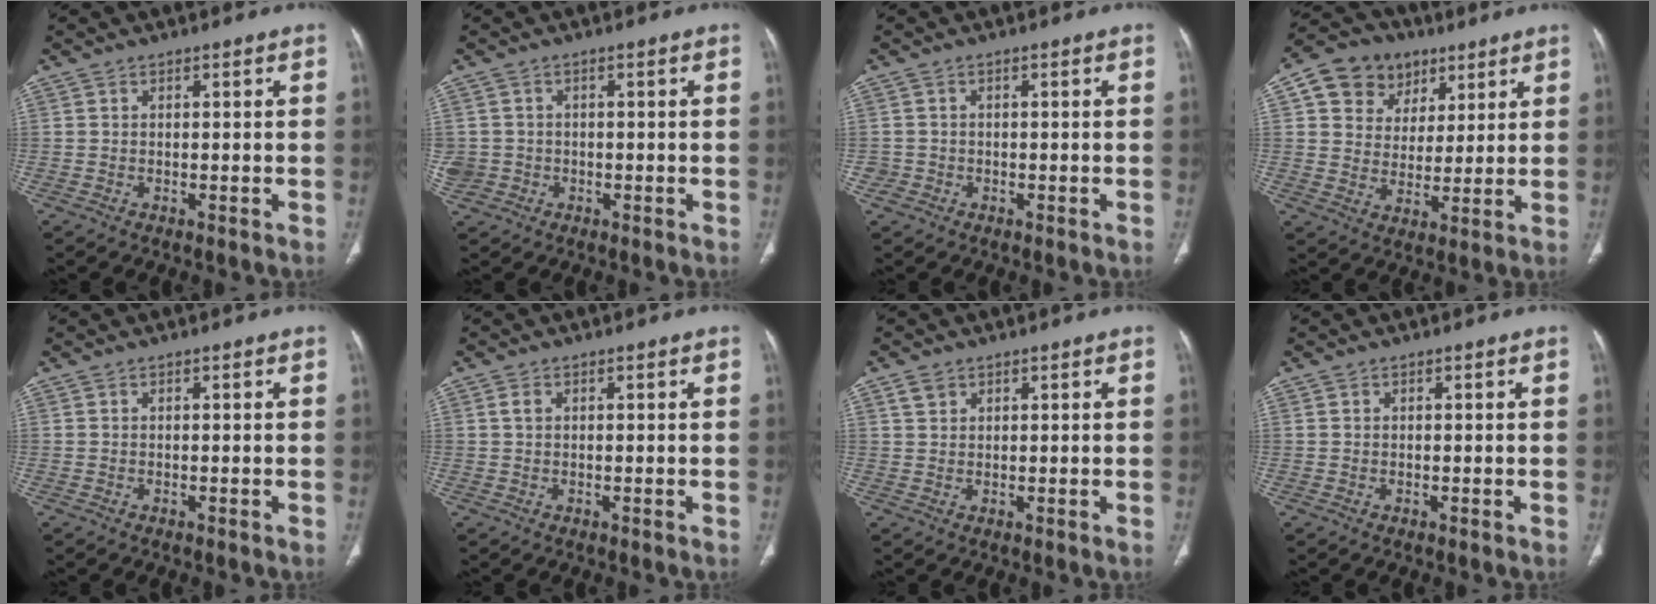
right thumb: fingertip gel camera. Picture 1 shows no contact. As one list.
[{"total": 3.8, "force": [-0.8, 3.7, 0.8], "torque": [-0.010, 0.011, -0.013]}, {"total": 1.5, "force": [-0.6, 1.4, 0.0], "torque": [0.007, 0.007, -0.016]}, {"total": 12.5, "force": [5.9, 10.2, 4.4], "torque": [-0.044, -0.006, 0.102]}, {"total": 0.0}, {"total": 1.3, "force": [0.4, 0.8, 0.9], "torque": [-0.015, 0.002, 0.009]}, {"total": 2.3, "force": [1.4, 1.6, 0.9], "torque": [-0.013, -0.001, 0.028]}, {"total": 0.0}]